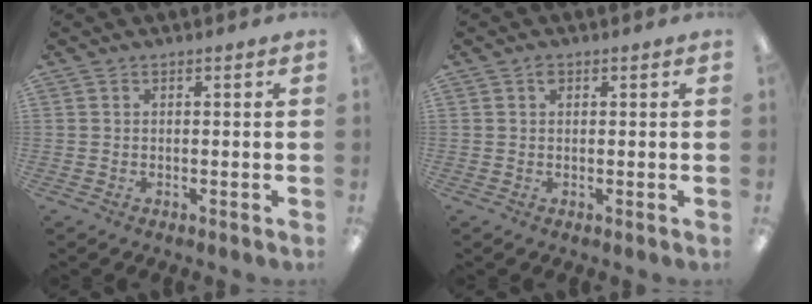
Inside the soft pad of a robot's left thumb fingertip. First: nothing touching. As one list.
[{"total": 1.2, "force": [0.5, 0.7, 0.8], "torque": [-0.018, 0.004, 0.008]}]